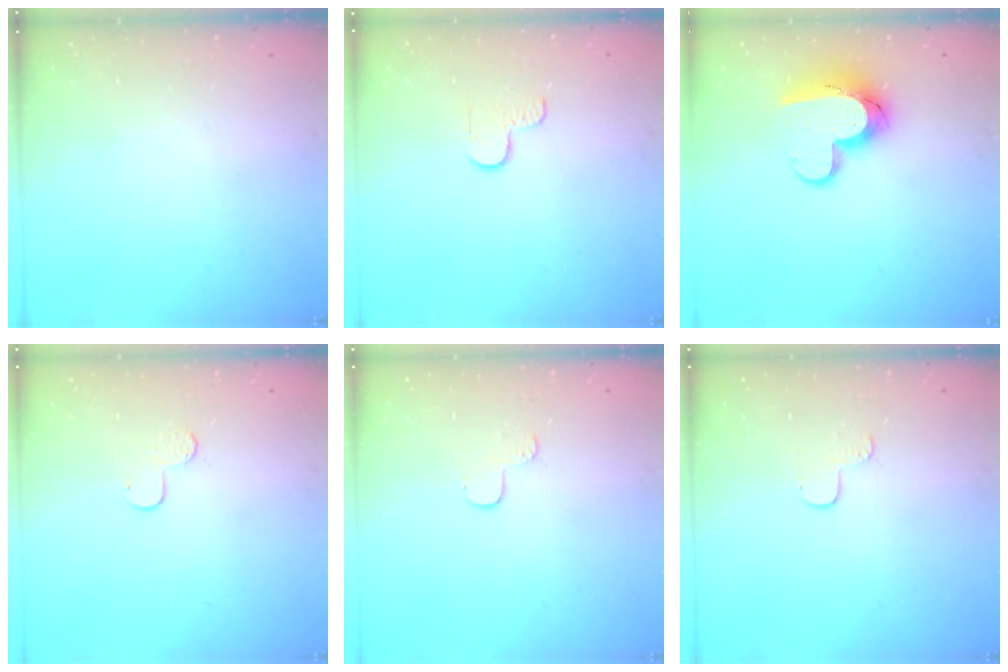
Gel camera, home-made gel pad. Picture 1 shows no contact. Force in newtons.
{"total": 3.3, "press": 3.3, "slide": 0.4}
{"total": 11.9, "press": 11.8, "slide": 1.1}
{"total": 5.5, "press": 5.5, "slide": 0.5}
{"total": 4.1, "press": 4.0, "slide": 0.4}
{"total": 4.1, "press": 4.0, "slide": 0.4}